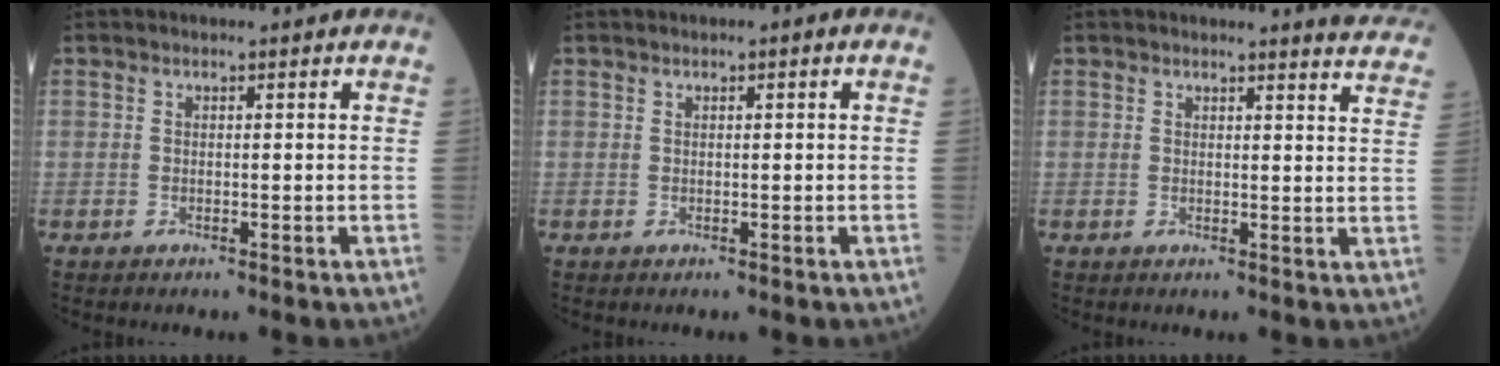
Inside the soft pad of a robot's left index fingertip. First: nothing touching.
{"total": 0.8, "force": [0.3, 0.0, 0.7], "torque": [-0.015, 0.006, 0.006]}
{"total": 7.2, "force": [7.2, 0.1, 0.7], "torque": [0.007, -0.052, 0.051]}